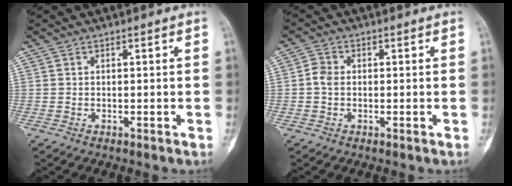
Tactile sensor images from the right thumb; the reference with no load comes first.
{"total": 2.5, "force": [-0.2, 1.9, 1.5], "torque": [-0.025, 0.006, -0.011]}